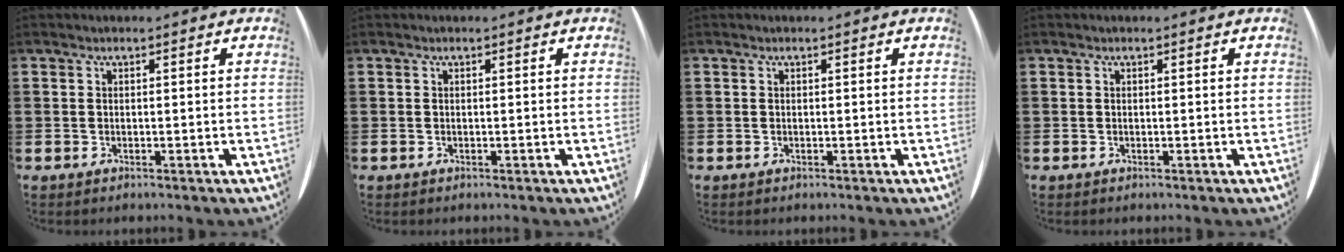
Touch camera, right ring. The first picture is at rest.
{"total": 0.0}
{"total": 0.0}
{"total": 0.0}